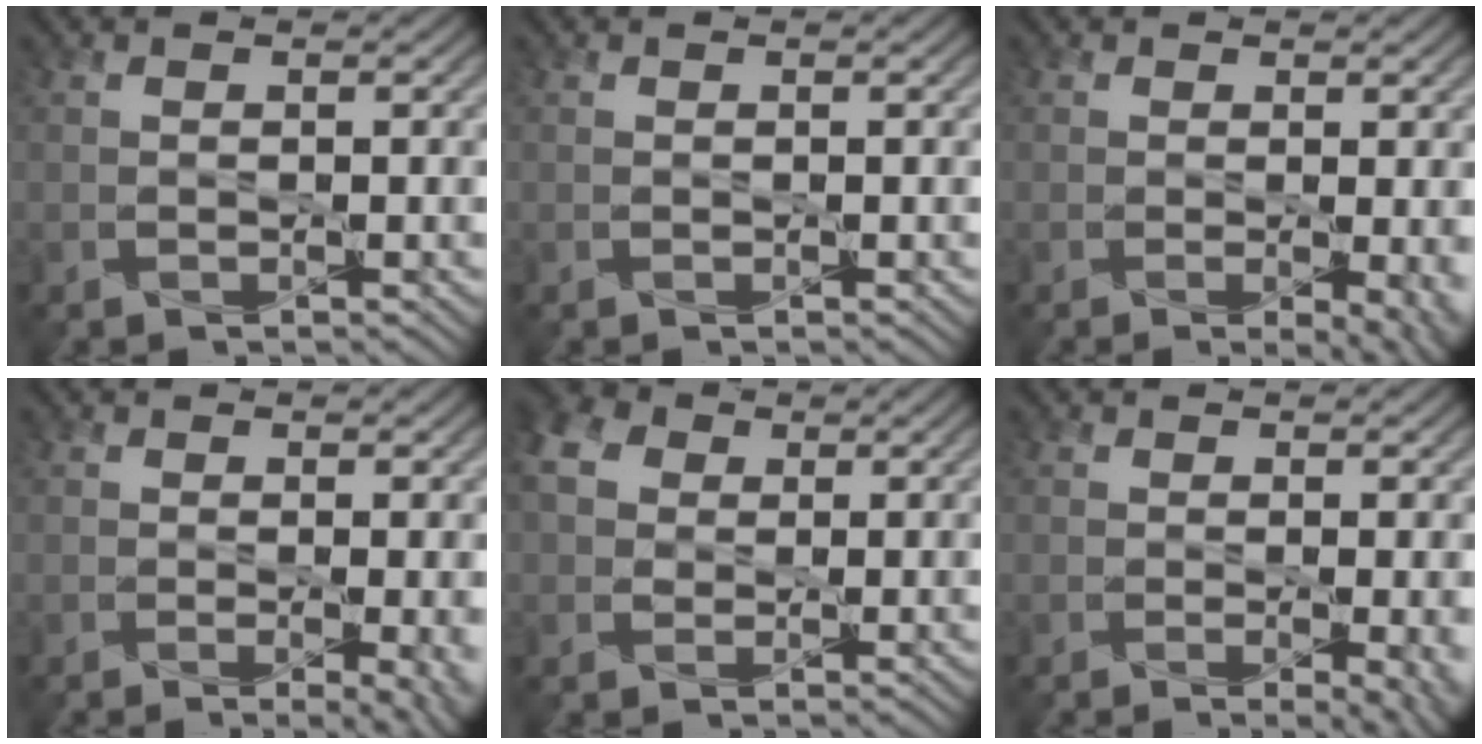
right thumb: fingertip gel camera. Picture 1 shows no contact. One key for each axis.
{"total": 0.0}
{"total": 3.7, "fx": -0.8, "fy": 1.1, "fz": 3.4, "tx": -0.045, "ty": -0.013, "tz": -0.007}
{"total": 3.3, "fx": -0.8, "fy": 0.8, "fz": 3.1, "tx": -0.043, "ty": -0.012, "tz": -0.009}
{"total": 6.3, "fx": 1.5, "fy": 5.0, "fz": 3.5, "tx": -0.111, "ty": 0.019, "tz": 0.026}
{"total": 3.2, "fx": -0.8, "fy": 0.8, "fz": 3.0, "tx": -0.041, "ty": -0.013, "tz": -0.008}